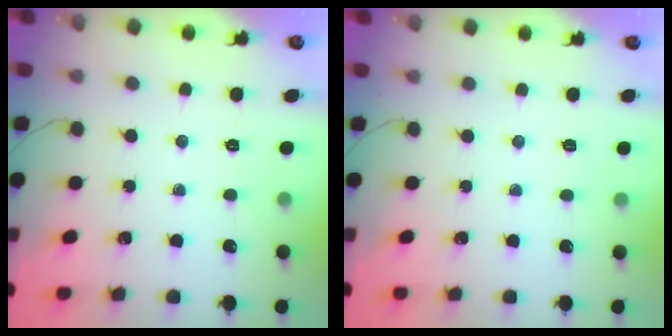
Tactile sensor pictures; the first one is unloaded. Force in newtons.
{"total": 4.1, "press": 3.8, "slide": 1.6}